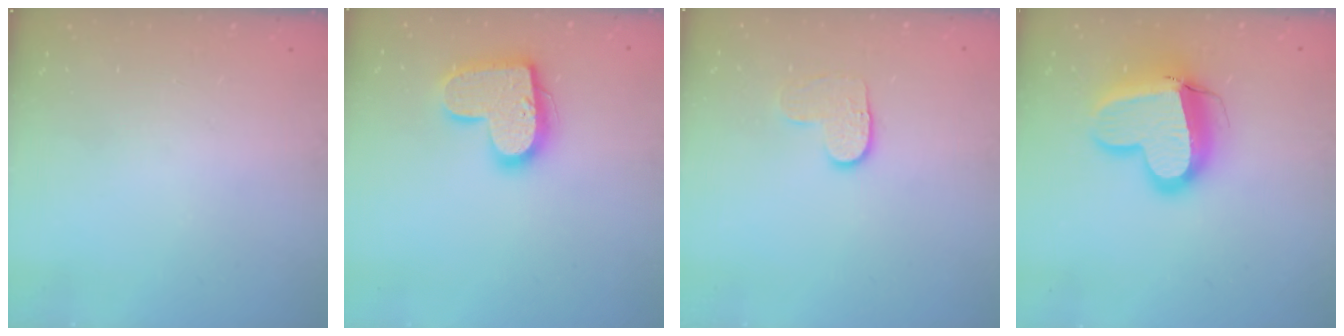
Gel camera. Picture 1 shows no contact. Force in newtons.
{"total": 16.4, "press": 16.4, "slide": 1.0}
{"total": 5.5, "press": 5.5, "slide": 0.4}
{"total": 16.2, "press": 16.0, "slide": 2.1}